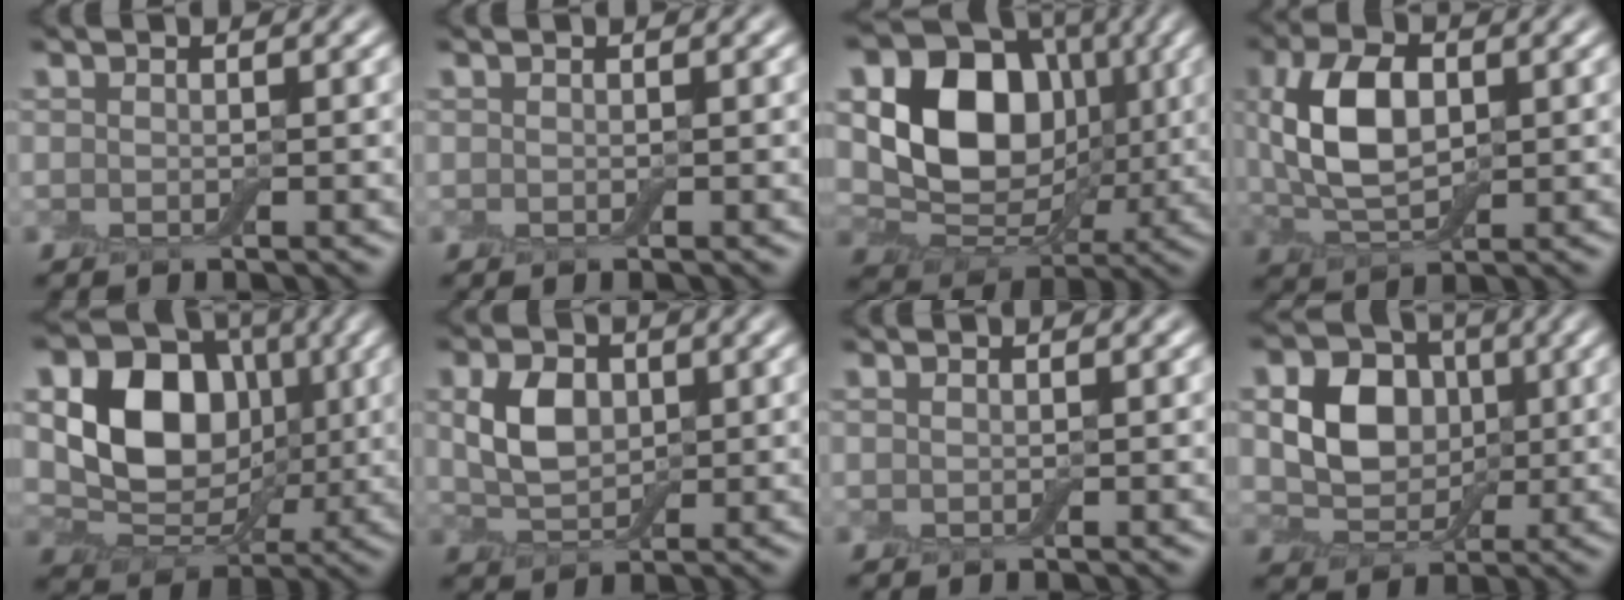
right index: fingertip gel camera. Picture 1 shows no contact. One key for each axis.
{"total": 0.0}
{"total": 11.3, "fx": 2.2, "fy": 8.9, "fz": 6.7, "tx": -0.127, "ty": -0.002, "tz": 0.030}
{"total": 6.3, "fx": 1.3, "fy": 3.7, "fz": 5.0, "tx": -0.107, "ty": 0.010, "tz": 0.024}
{"total": 9.9, "fx": 2.0, "fy": 7.8, "fz": 5.8, "tx": -0.117, "ty": -0.004, "tz": 0.028}
{"total": 3.8, "fx": 1.0, "fy": 2.7, "fz": 2.5, "tx": -0.059, "ty": 0.007, "tz": 0.016}
{"total": 0.0}
{"total": 5.8, "fx": 1.0, "fy": 4.7, "fz": 3.2, "tx": -0.062, "ty": 0.005, "tz": 0.009}